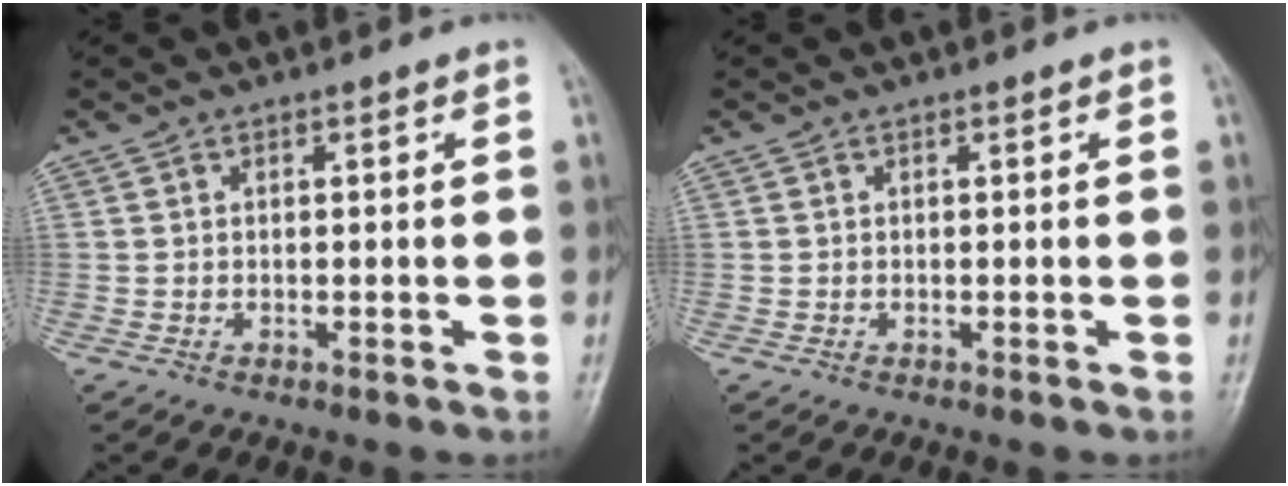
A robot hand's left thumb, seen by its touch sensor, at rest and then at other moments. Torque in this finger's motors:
{"motor_torque": [0.00, 0.00, -0.08, -0.08, 0.00]}